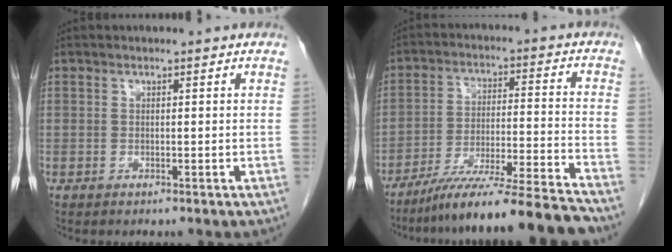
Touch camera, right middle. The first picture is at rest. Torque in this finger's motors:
{"motor_torque": [1.16, -0.98, 0.56, 0.15]}